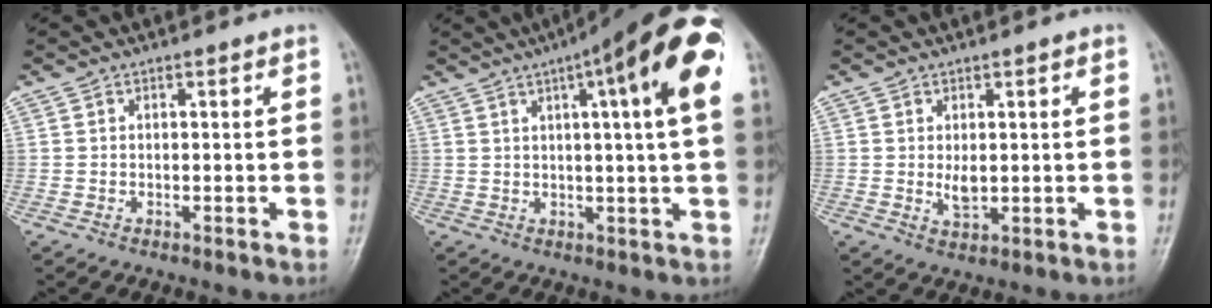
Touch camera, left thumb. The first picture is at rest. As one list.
[{"total": 16.3, "force": [6.4, 2.2, 14.9], "torque": [-0.206, 0.011, 0.080]}, {"total": 3.3, "force": [0.3, 1.8, 2.8], "torque": [-0.041, -0.007, 0.010]}]